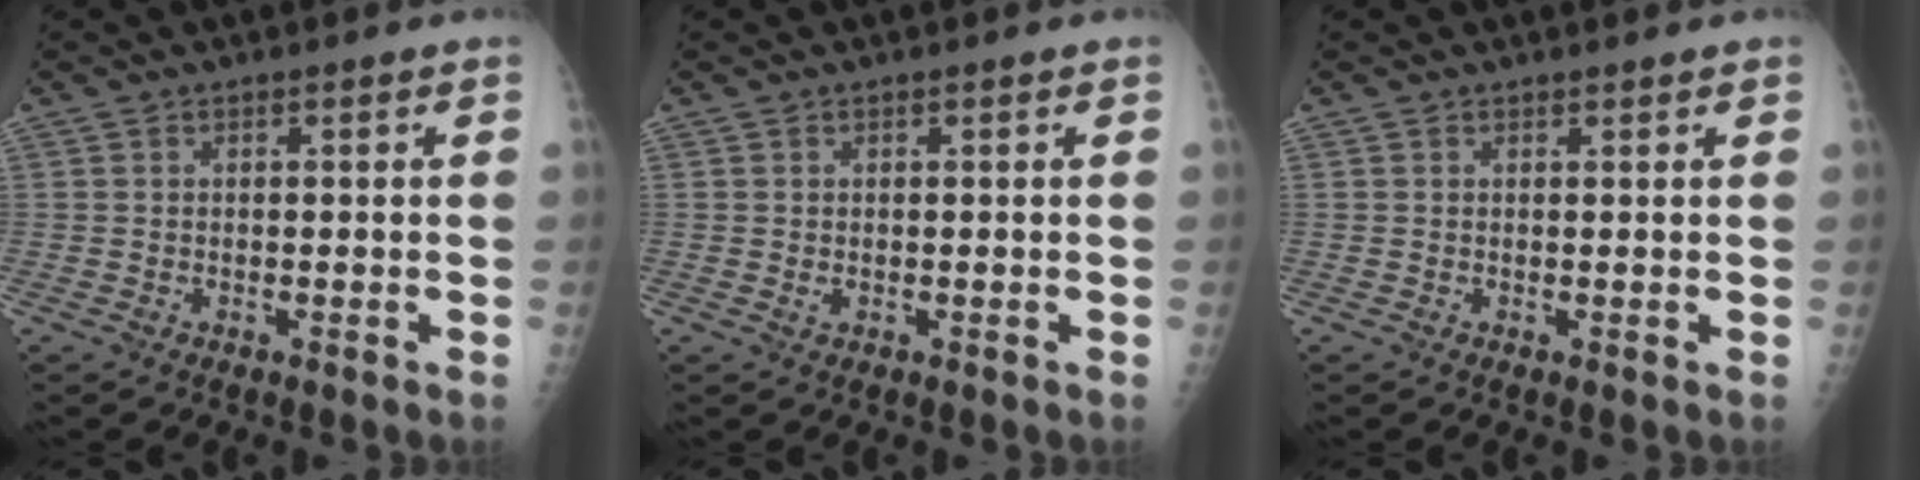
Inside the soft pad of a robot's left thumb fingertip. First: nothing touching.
{"total": 1.4, "force": [0.5, 0.7, 1.1], "torque": [-0.016, -0.002, 0.011]}
{"total": 1.0, "force": [0.9, 0.3, 0.3], "torque": [0.000, -0.003, 0.013]}